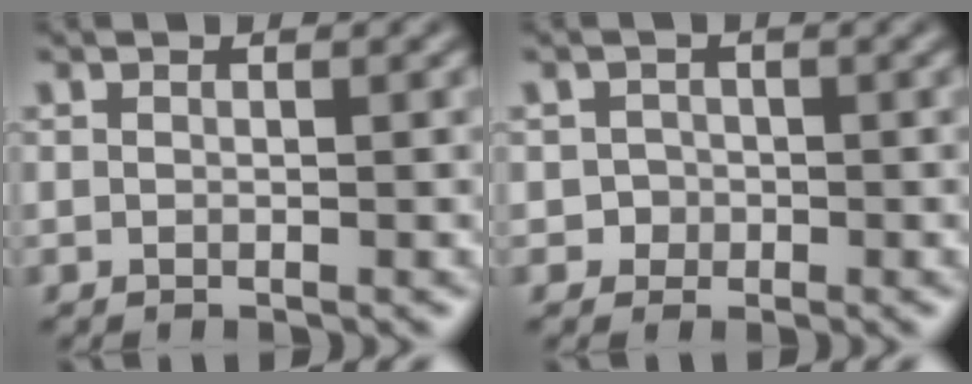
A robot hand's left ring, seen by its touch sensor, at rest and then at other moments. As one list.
[{"total": 1.4, "force": [-0.3, 1.4, 0.1], "torque": [0.015, 0.000, -0.006]}]